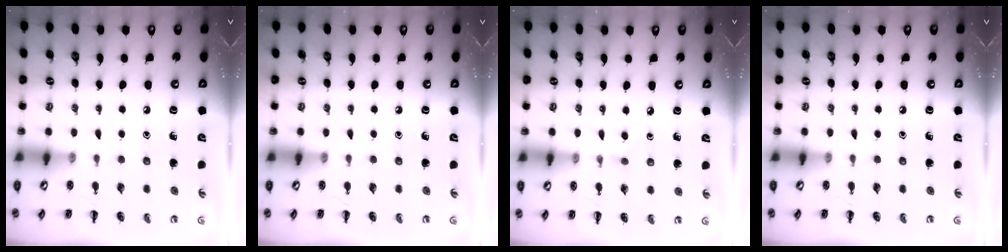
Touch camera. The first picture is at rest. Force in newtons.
{"total": 0.0}
{"total": 2.4, "press": 2.1, "slide": 1.0}
{"total": 0.0}